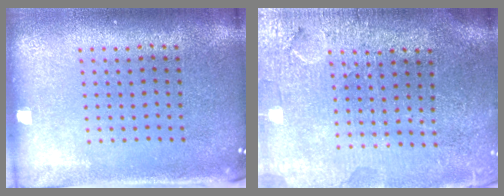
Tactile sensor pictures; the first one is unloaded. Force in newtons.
{"total": 3.6, "press": 3.4, "slide": 1.4}